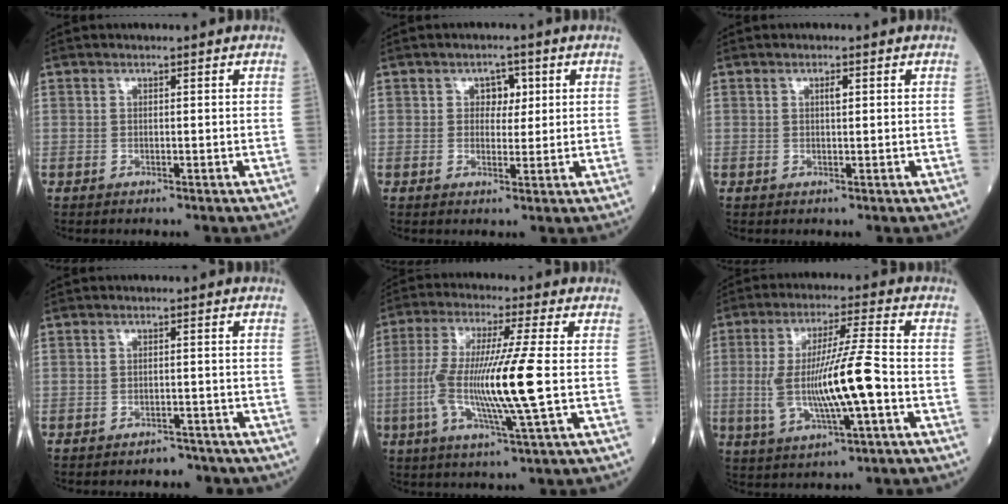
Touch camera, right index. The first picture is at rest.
{"total": 3.0, "force": [0.9, 2.1, 2.0], "torque": [-0.019, 0.005, 0.012]}
{"total": 1.0, "force": [0.3, 0.2, 0.9], "torque": [-0.016, 0.001, 0.004]}
{"total": 3.9, "force": [-3.4, 1.7, 0.4], "torque": [-0.003, 0.006, -0.042]}
{"total": 12.6, "force": [-1.6, -0.6, 12.5], "torque": [-0.250, -0.008, -0.036]}
{"total": 12.0, "force": [-1.9, 0.8, 11.9], "torque": [-0.237, 0.001, -0.034]}